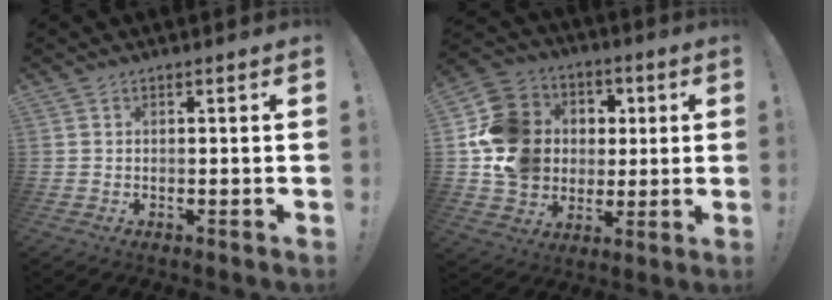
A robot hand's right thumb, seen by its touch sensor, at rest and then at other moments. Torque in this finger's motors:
{"motor_torque": [1.88, 2.86, 1.45, -0.10, 0.06]}